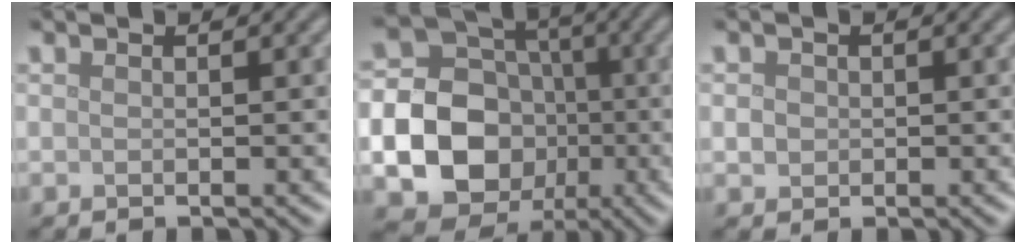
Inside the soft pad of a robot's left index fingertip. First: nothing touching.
{"total": 18.4, "force": [-3.8, 17.0, 5.9], "torque": [-0.157, -0.027, -0.089]}
{"total": 1.0, "force": [0.0, 0.9, 0.3], "torque": [-0.002, -0.002, -0.001]}